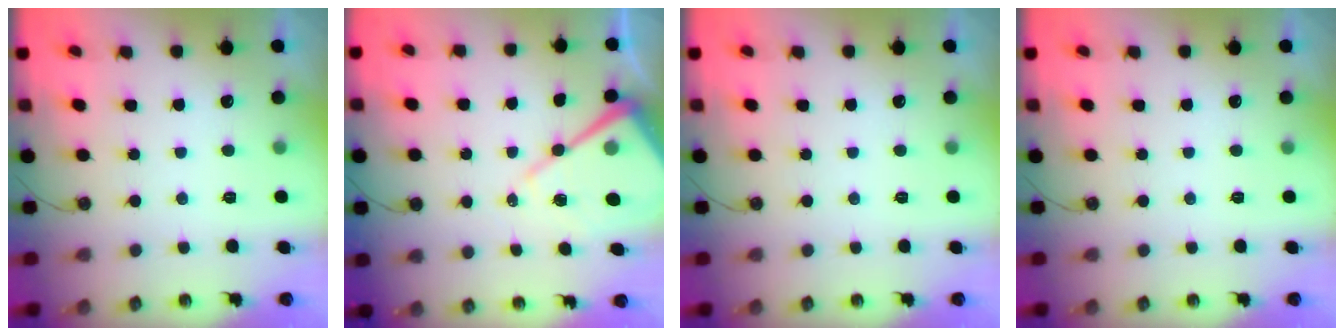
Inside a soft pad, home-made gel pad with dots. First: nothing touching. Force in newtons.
{"total": 13.4, "press": 13.4, "slide": 1.5}
{"total": 0.0}
{"total": 0.0}